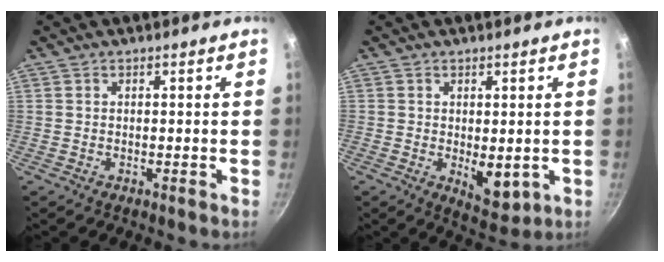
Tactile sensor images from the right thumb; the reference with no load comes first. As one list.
[{"total": 5.8, "force": [-1.0, 3.1, 4.8], "torque": [-0.049, -0.013, -0.002]}]